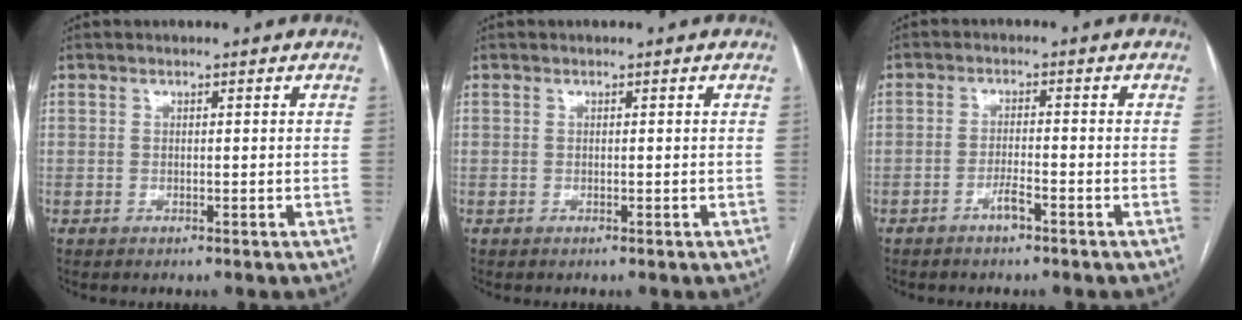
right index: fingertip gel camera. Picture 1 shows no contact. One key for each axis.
{"total": 0.0}
{"total": 2.5, "fx": -1.7, "fy": 0.2, "fz": 1.9, "tx": -0.035, "ty": 0.001, "tz": -0.032}